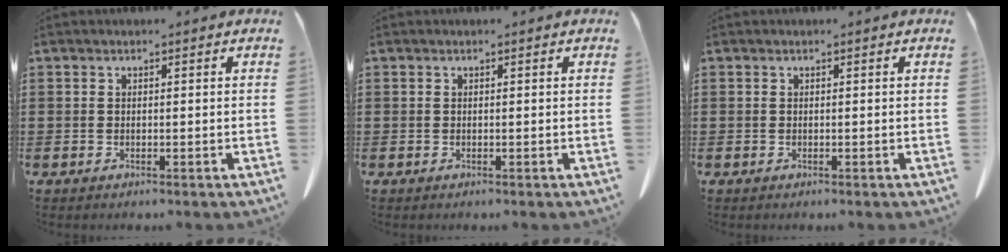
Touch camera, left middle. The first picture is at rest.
{"total": 0.0}
{"total": 0.0}